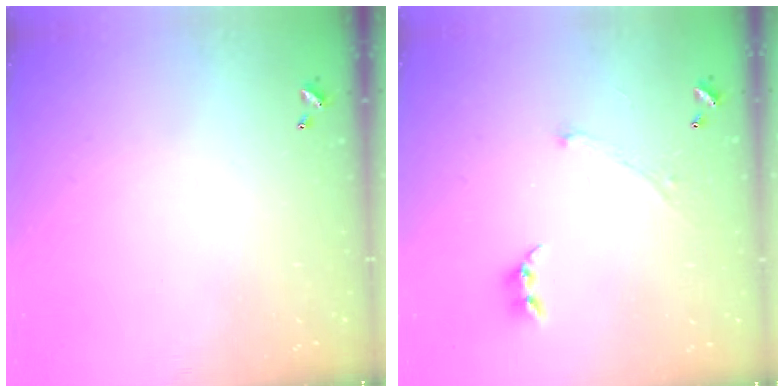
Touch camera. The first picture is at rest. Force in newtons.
{"total": 2.9, "press": 2.9, "slide": 0.4}